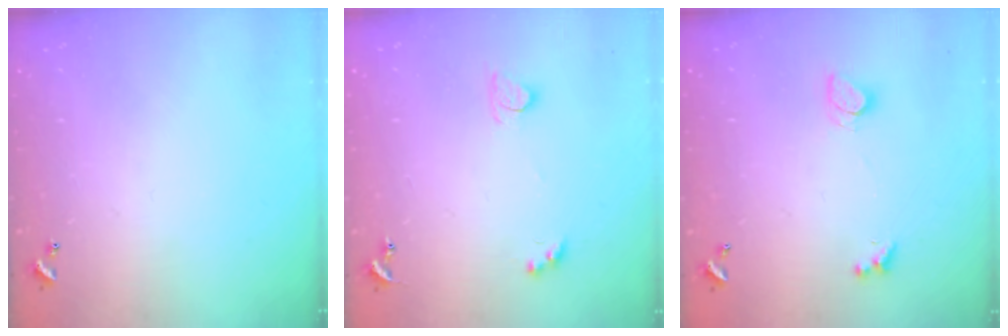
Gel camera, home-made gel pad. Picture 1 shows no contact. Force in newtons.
{"total": 4.4, "press": 4.3, "slide": 0.7}
{"total": 2.5, "press": 2.5, "slide": 0.6}